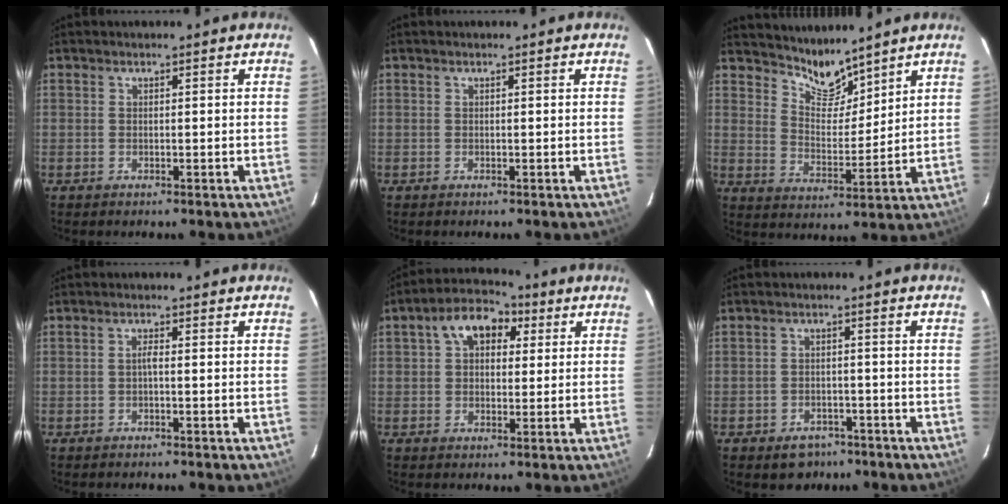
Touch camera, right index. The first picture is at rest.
{"total": 0.0}
{"total": 7.3, "force": [6.7, 1.9, 1.8], "torque": [-0.025, -0.010, 0.127]}
{"total": 1.0, "force": [-0.3, 0.1, 0.9], "torque": [-0.018, 0.005, -0.008]}
{"total": 9.0, "force": [3.2, 6.0, 5.9], "torque": [-0.101, 0.036, 0.049]}
{"total": 5.4, "force": [-3.6, 3.8, 1.5], "torque": [-0.036, 0.011, -0.039]}